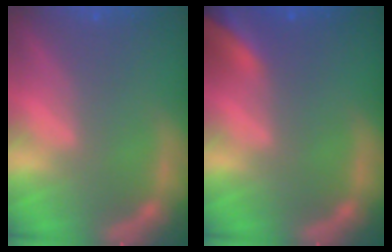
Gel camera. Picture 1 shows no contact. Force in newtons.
{"total": 9.4}